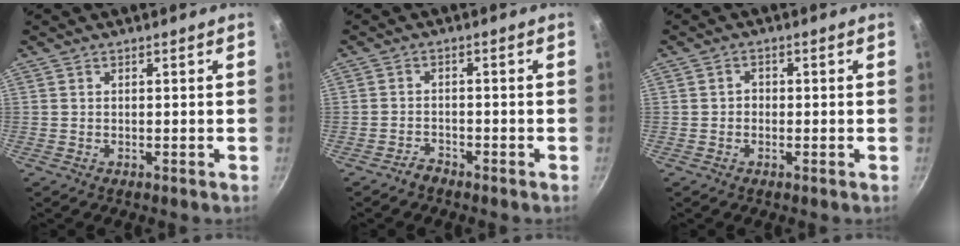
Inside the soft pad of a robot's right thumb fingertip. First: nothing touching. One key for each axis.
{"total": 1.9, "fx": -1.7, "fy": 0.7, "fz": 0.3, "tx": 0.002, "ty": 0.023, "tz": -0.031}
{"total": 1.6, "fx": -0.3, "fy": 1.4, "fz": 0.7, "tx": -0.006, "ty": 0.007, "tz": -0.008}